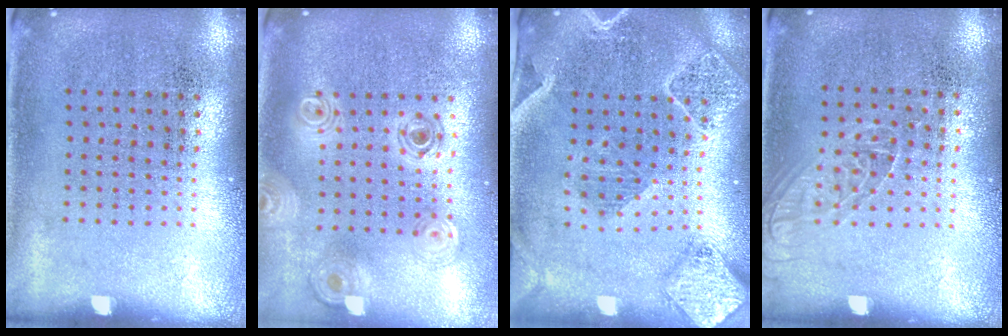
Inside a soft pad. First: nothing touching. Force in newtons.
{"total": 1.0, "press": 0.9, "slide": 0.2}
{"total": 2.4, "press": 2.1, "slide": 1.0}
{"total": 1.2, "press": 1.1, "slide": 0.5}